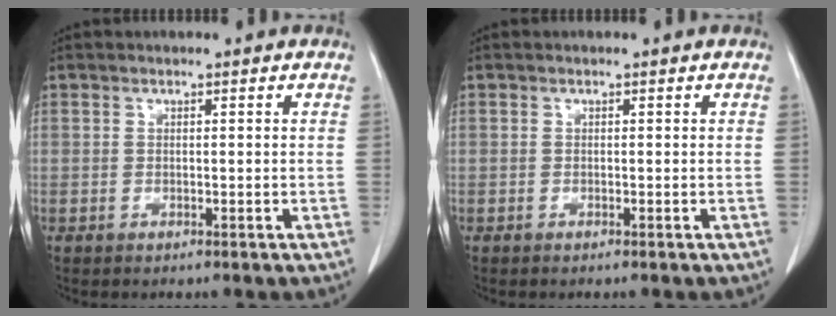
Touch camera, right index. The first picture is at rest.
{"total": 0.0}